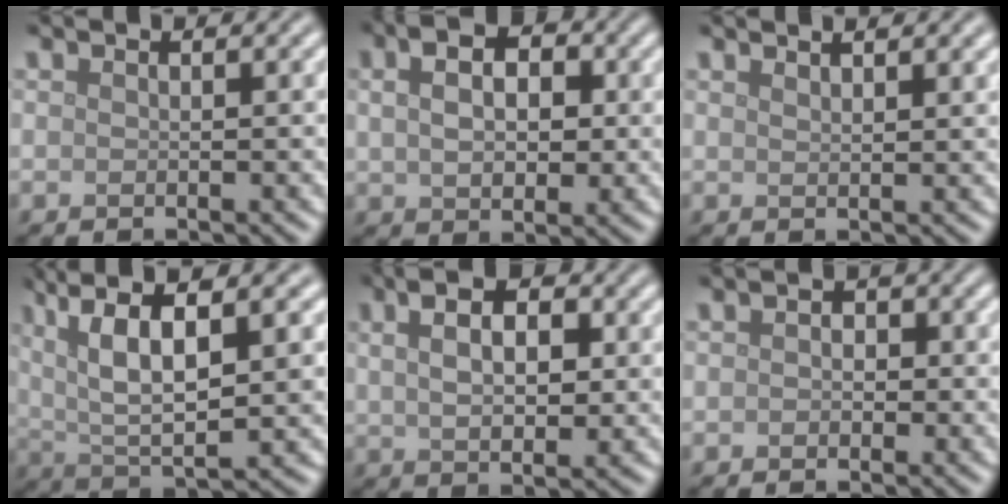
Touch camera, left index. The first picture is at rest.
{"total": 6.2, "force": [1.6, 4.0, 4.4], "torque": [-0.063, 0.009, 0.014]}
{"total": 1.9, "force": [1.6, 0.4, 0.9], "torque": [-0.004, 0.007, 0.018]}
{"total": 9.5, "force": [3.1, 3.3, 8.4], "torque": [-0.158, 0.005, 0.054]}
{"total": 6.3, "force": [2.1, 3.5, 4.8], "torque": [-0.076, 0.010, 0.027]}
{"total": 1.2, "force": [-0.1, 1.0, 0.7], "torque": [-0.007, -0.003, -0.005]}